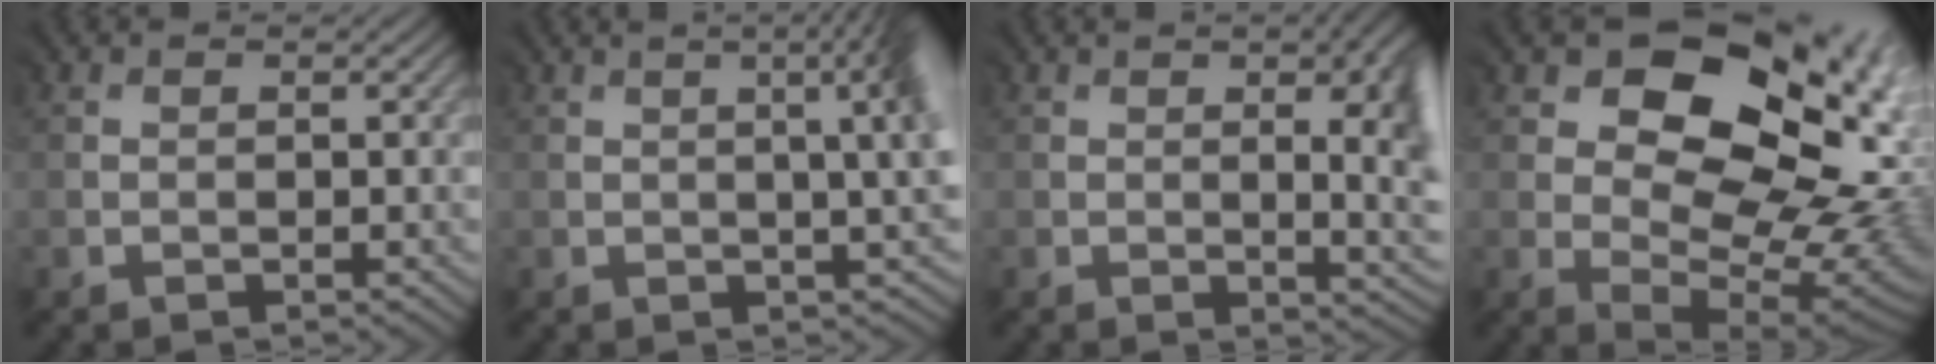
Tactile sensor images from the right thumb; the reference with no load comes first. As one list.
[{"total": 8.1, "force": [1.0, 2.2, 7.8], "torque": [-0.061, 0.029, 0.004]}, {"total": 9.3, "force": [0.3, 3.4, 8.6], "torque": [-0.082, 0.008, -0.001]}, {"total": 17.6, "force": [6.1, 10.9, 12.5], "torque": [-0.177, 0.030, 0.109]}]